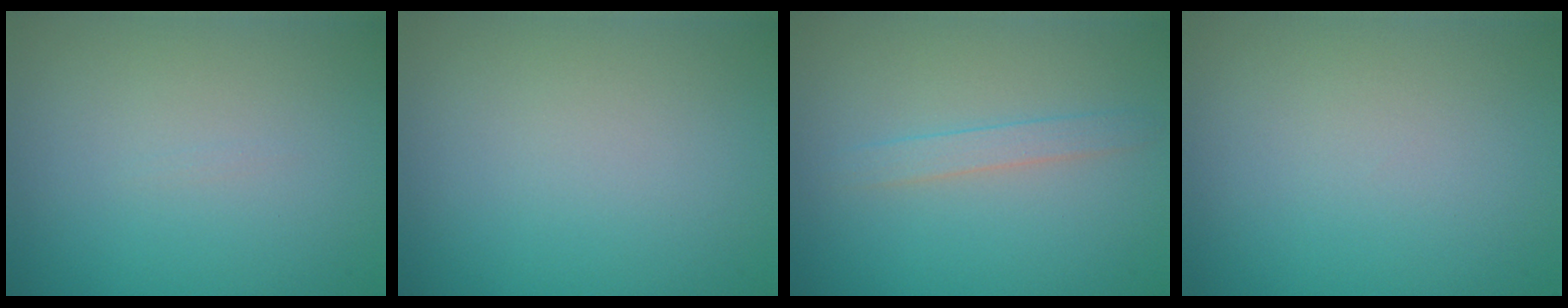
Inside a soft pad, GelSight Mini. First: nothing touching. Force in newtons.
{"total": 0.0}
{"total": 1.5, "press": 1.5, "slide": 0.1}
{"total": 0.0}